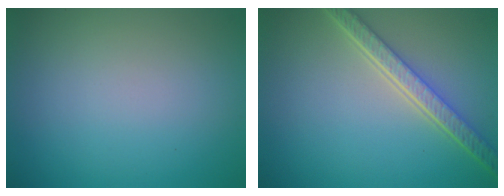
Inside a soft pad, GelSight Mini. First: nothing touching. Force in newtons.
{"total": 5.0, "press": 3.7, "slide": 3.4}